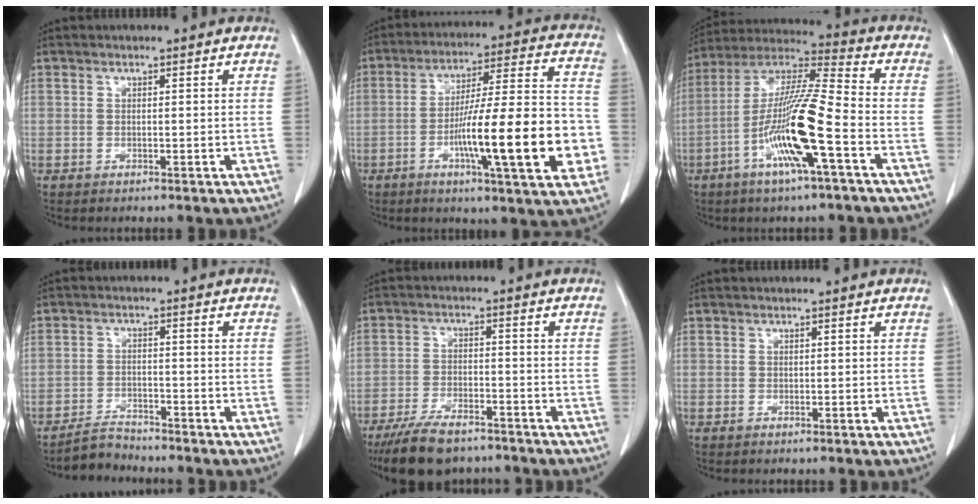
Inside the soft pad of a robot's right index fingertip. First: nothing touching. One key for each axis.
{"total": 19.7, "fx": -5.3, "fy": 2.0, "fz": 18.8, "tx": -0.266, "ty": 0.010, "tz": -0.077}
{"total": 15.7, "fx": -5.4, "fy": 0.4, "fz": 14.7, "tx": -0.293, "ty": -0.002, "tz": -0.106}
{"total": 3.4, "fx": -3.3, "fy": 0.5, "fz": -0.1, "tx": 0.000, "ty": -0.010, "tz": -0.061}
{"total": 10.3, "fx": -8.2, "fy": 3.5, "fz": 5.2, "tx": -0.092, "ty": -0.015, "tz": -0.138}
{"total": 0.0}